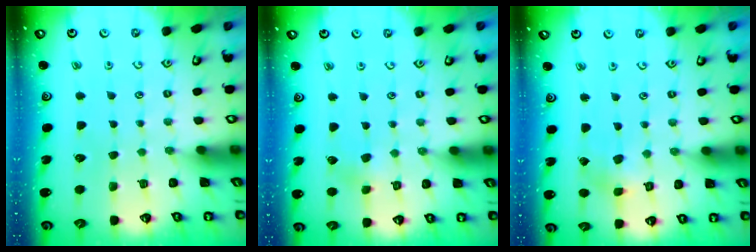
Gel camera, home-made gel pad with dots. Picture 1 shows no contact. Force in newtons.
{"total": 2.5, "press": 2.5, "slide": 0.4}
{"total": 2.1, "press": 2.1, "slide": 0.3}